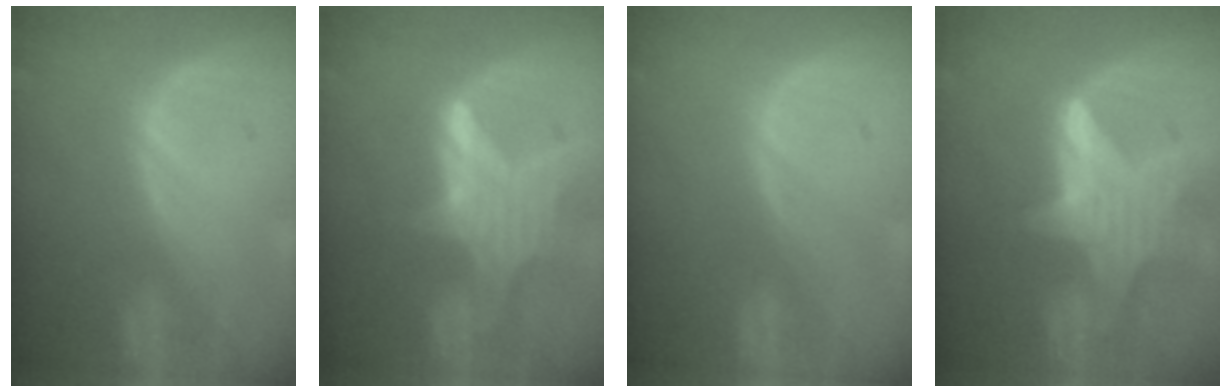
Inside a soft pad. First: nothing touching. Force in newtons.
{"total": 7.4, "press": 6.9, "slide": 2.6}
{"total": 0.0}
{"total": 8.4, "press": 8.3, "slide": 0.6}